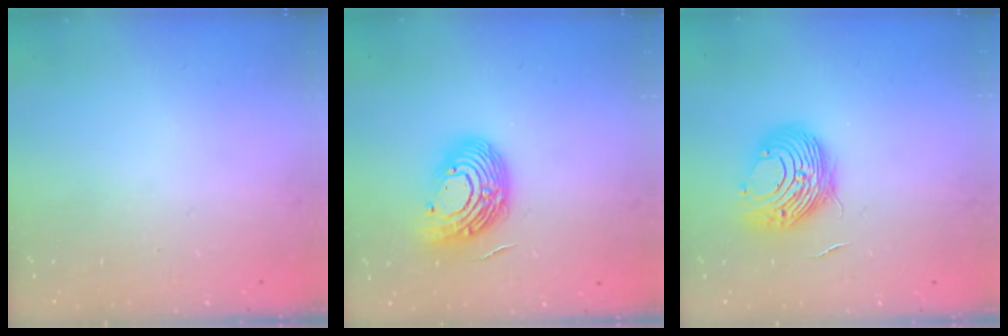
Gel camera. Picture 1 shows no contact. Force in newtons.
{"total": 13.8, "press": 13.7, "slide": 1.8}
{"total": 10.4, "press": 10.4, "slide": 0.4}